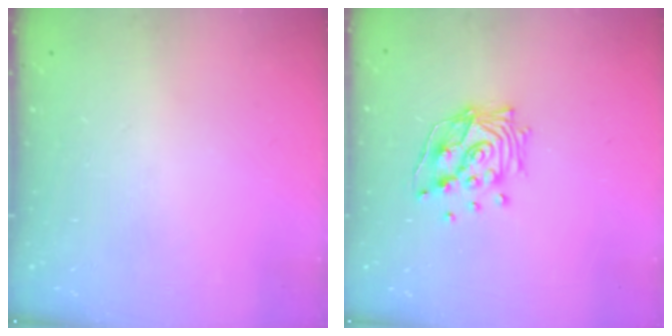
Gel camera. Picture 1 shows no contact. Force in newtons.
{"total": 13.4, "press": 13.4, "slide": 1.6}